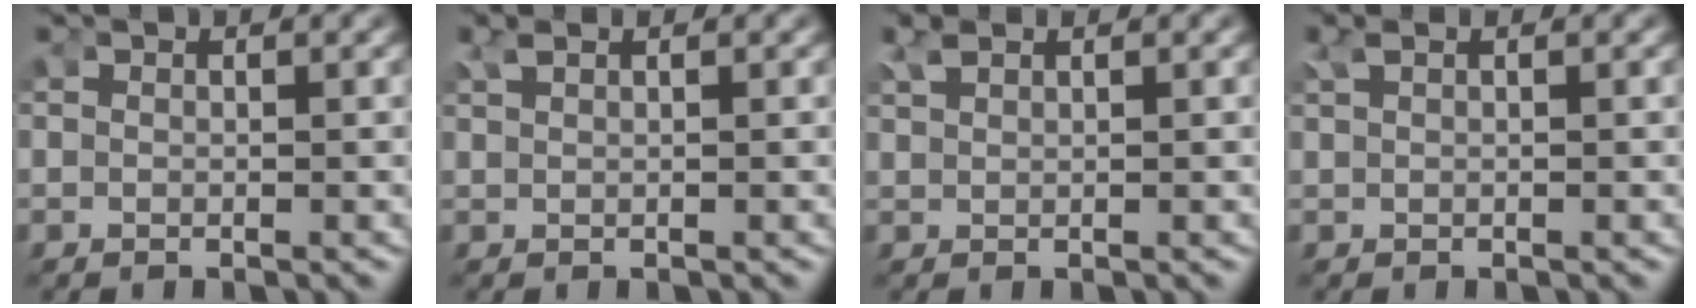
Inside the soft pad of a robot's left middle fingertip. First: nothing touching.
{"total": 0.6, "force": [0.6, -0.1, 0.2], "torque": [-0.008, 0.002, 0.016]}
{"total": 1.0, "force": [0.9, 0.2, 0.2], "torque": [-0.012, 0.001, 0.023]}
{"total": 0.6, "force": [0.5, 0.0, 0.3], "torque": [-0.012, 0.005, 0.013]}